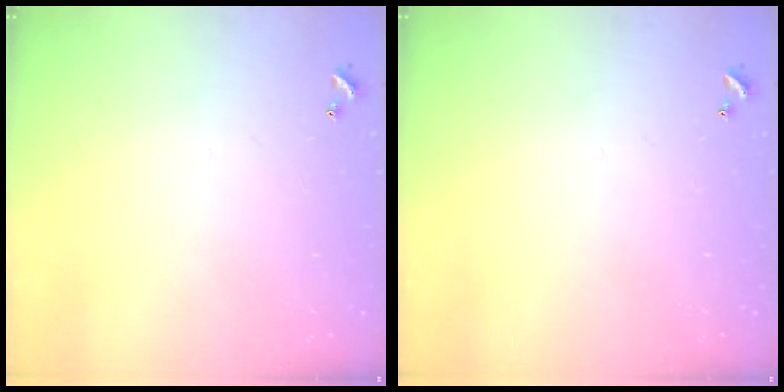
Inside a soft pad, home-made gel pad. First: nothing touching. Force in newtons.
{"total": 0.0}